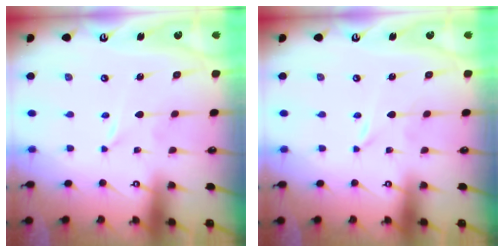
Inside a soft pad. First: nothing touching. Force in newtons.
{"total": 0.0}